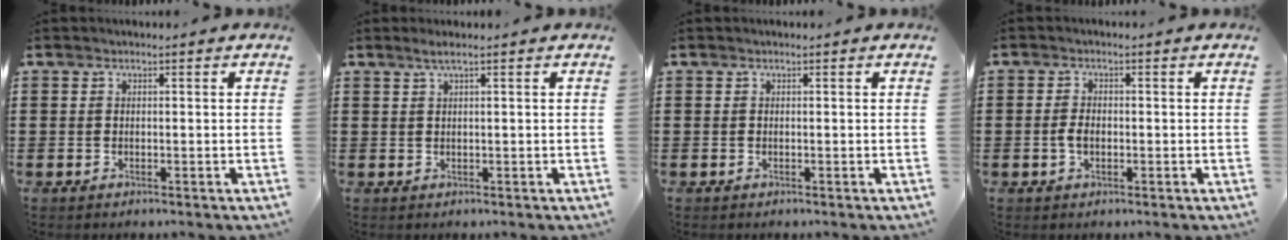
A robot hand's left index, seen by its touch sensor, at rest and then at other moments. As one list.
[{"total": 1.6, "force": [0.8, -0.1, 1.3], "torque": [-0.026, -0.001, 0.014]}, {"total": 0.0}, {"total": 2.3, "force": [-0.4, 1.2, 1.9], "torque": [-0.052, -0.003, -0.011]}]